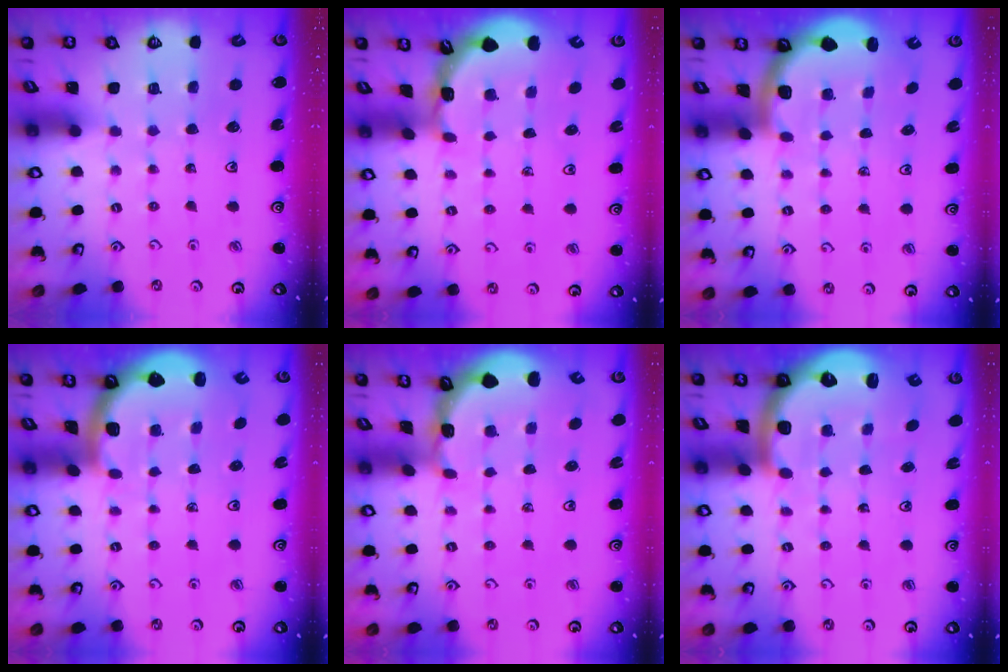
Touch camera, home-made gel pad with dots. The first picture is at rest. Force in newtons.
{"total": 1.9, "press": 1.9, "slide": 0.1}
{"total": 1.8, "press": 1.8, "slide": 0.1}
{"total": 1.2, "press": 1.2, "slide": 0.1}
{"total": 1.0, "press": 1.0, "slide": 0.0}
{"total": 3.6, "press": 3.2, "slide": 1.5}